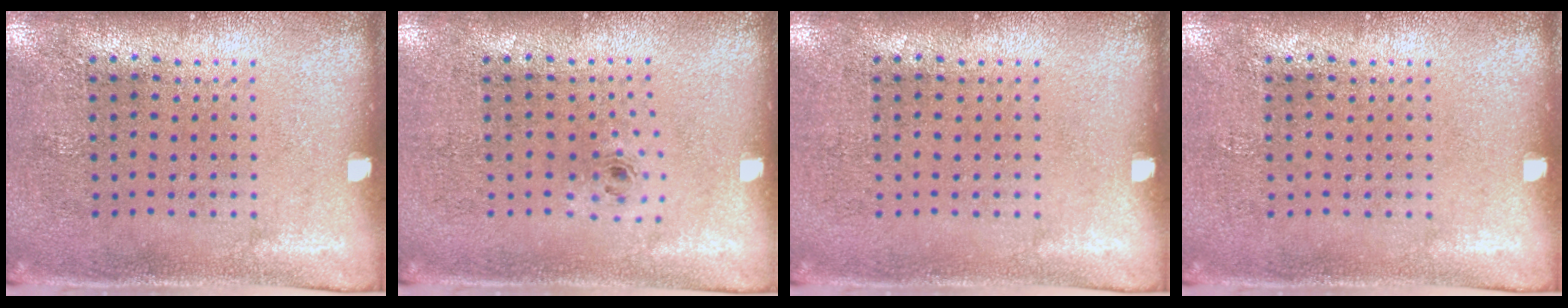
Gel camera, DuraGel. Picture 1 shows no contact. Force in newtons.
{"total": 0.7, "press": 0.3, "slide": 0.6}
{"total": 0.0}
{"total": 0.0}